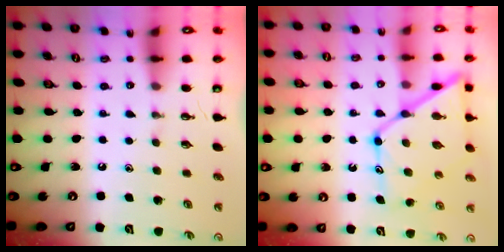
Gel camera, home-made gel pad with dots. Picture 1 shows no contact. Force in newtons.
{"total": 16.2, "press": 16.1, "slide": 1.6}